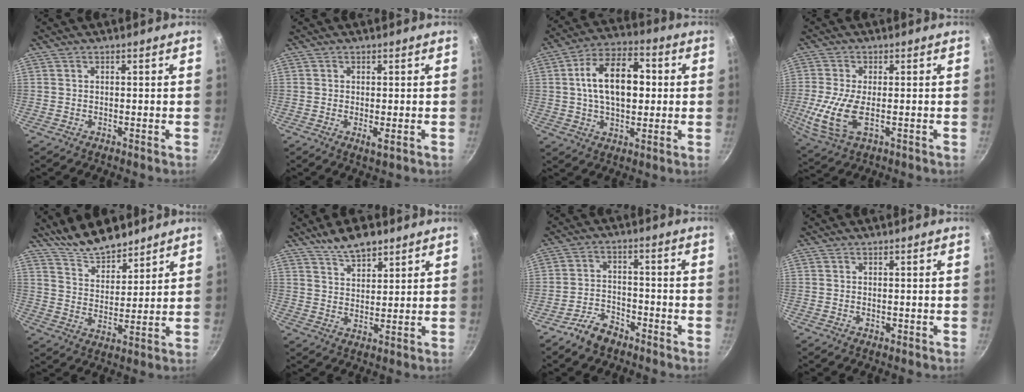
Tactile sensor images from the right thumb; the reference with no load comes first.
{"total": 1.8, "force": [-0.4, 0.6, 1.7], "torque": [-0.031, -0.007, -0.005]}
{"total": 15.2, "force": [1.6, 9.1, 12.1], "torque": [-0.172, 0.022, 0.017]}
{"total": 9.4, "force": [-1.6, 4.2, 8.3], "torque": [-0.186, -0.015, -0.033]}
{"total": 10.2, "force": [8.8, 3.5, 3.7], "torque": [-0.042, -0.062, 0.158]}
{"total": 7.6, "force": [5.7, 3.0, 4.1], "torque": [-0.053, -0.027, 0.098]}
{"total": 6.0, "force": [-4.5, 3.3, 2.4], "torque": [-0.037, 0.042, -0.083]}
{"total": 0.7, "force": [-0.1, 0.5, 0.5], "torque": [-0.006, 0.000, -0.001]}